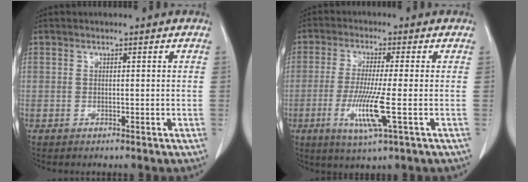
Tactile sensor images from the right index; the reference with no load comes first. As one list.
[{"total": 8.3, "force": [-2.2, -0.3, 8.0], "torque": [-0.162, -0.023, -0.045]}]